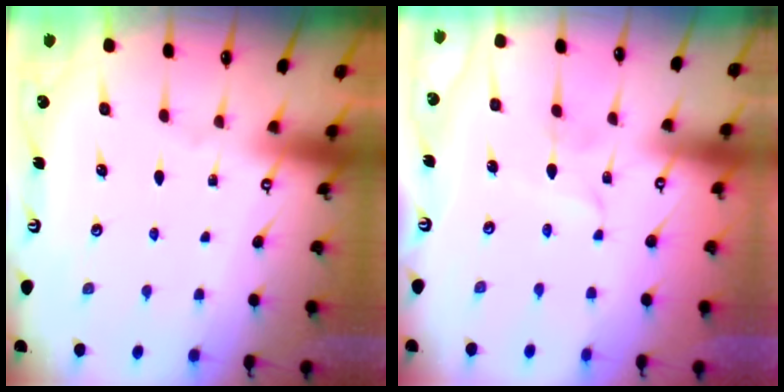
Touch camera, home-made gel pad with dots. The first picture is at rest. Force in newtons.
{"total": 2.4, "press": 2.4, "slide": 0.1}